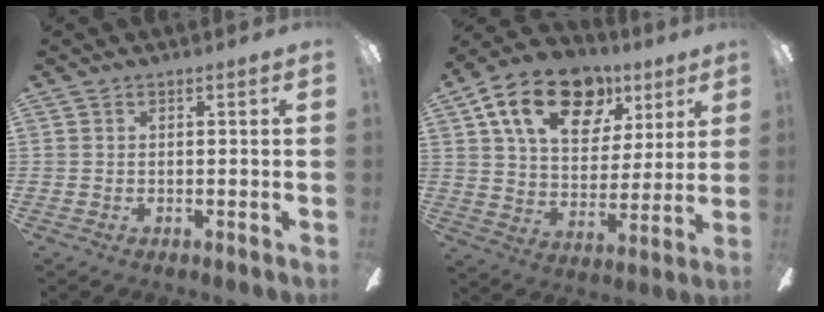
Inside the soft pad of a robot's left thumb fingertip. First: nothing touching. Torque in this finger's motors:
{"motor_torque": [1.85, 1.86, 1.39, -1.38, 0.29]}